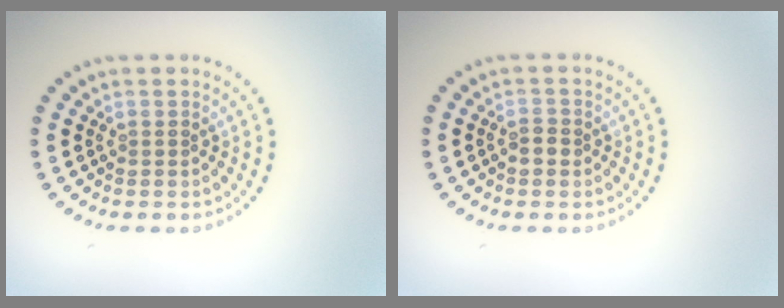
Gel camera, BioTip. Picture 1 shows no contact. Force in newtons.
{"total": 1.3, "press": 1.3, "slide": 0.1}